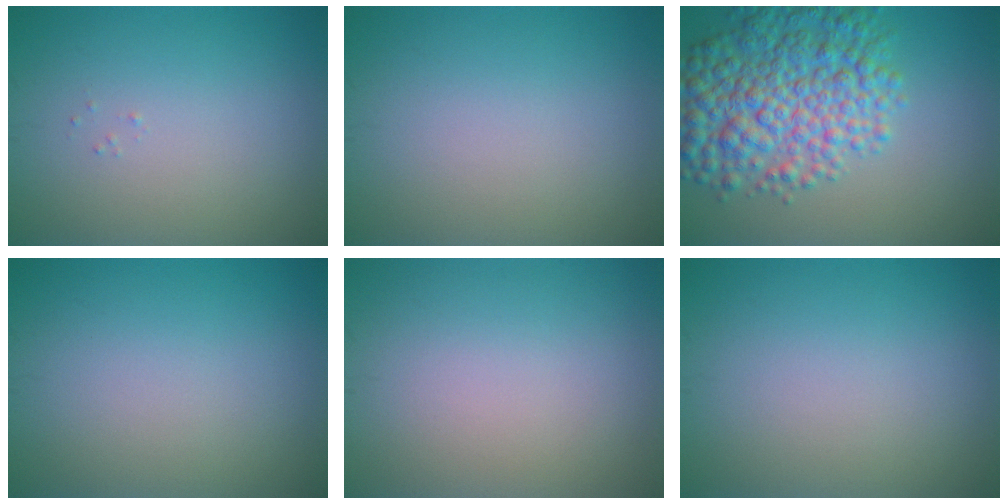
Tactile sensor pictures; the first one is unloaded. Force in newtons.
{"total": 0.0}
{"total": 8.7, "press": 8.7, "slide": 0.3}
{"total": 0.0}
{"total": 0.0}
{"total": 0.0}